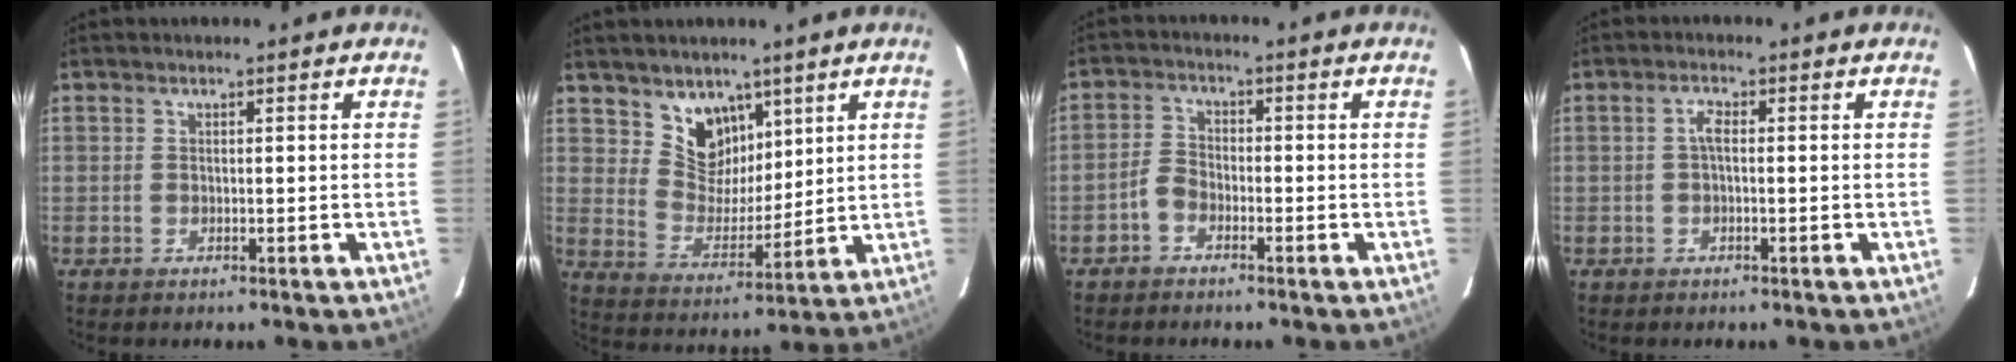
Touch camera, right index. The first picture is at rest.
{"total": 8.9, "force": [5.9, 6.2, 2.5], "torque": [-0.038, -0.004, 0.120]}
{"total": 3.0, "force": [-2.1, 1.7, 1.3], "torque": [-0.030, 0.009, -0.044]}
{"total": 1.8, "force": [-0.2, 0.7, 1.6], "torque": [-0.034, 0.008, -0.005]}